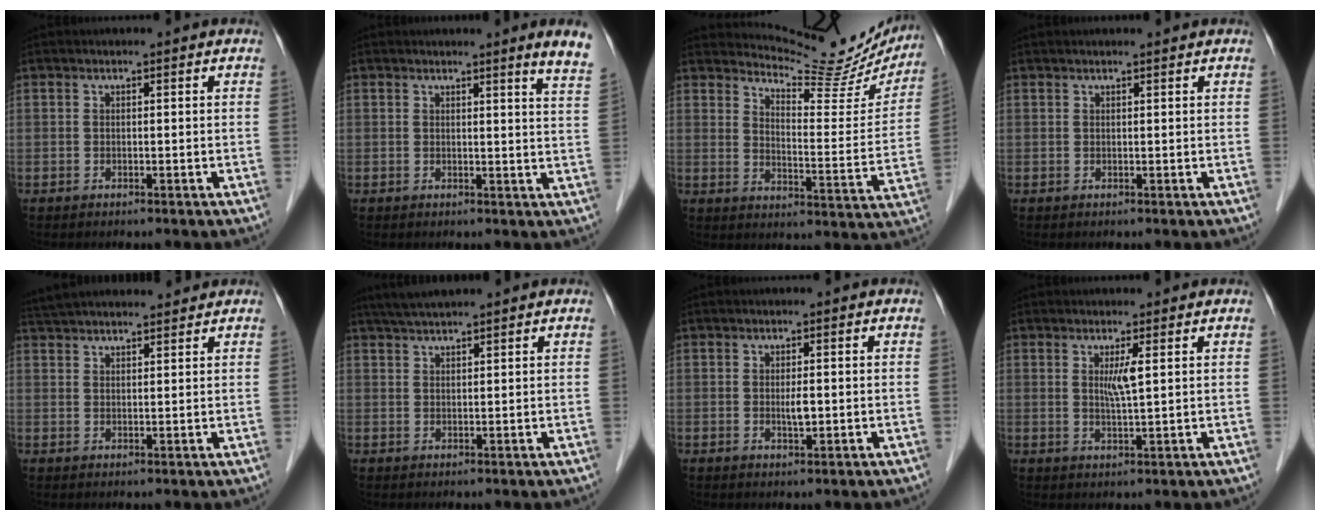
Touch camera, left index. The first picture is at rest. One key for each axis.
{"total": 4.6, "fx": 3.8, "fy": -0.9, "fz": 2.3, "tx": -0.028, "ty": -0.027, "tz": 0.028}
{"total": 15.9, "fx": 15.2, "fy": 3.0, "fz": 3.3, "tx": -0.040, "ty": -0.052, "tz": 0.181}
{"total": 1.4, "fx": 1.2, "fy": 0.0, "fz": 0.7, "tx": -0.009, "ty": 0.018, "tz": 0.021}
{"total": 13.1, "fx": 12.1, "fy": 2.1, "fz": 4.8, "tx": -0.080, "ty": 0.045, "tz": 0.189}
{"total": 4.5, "fx": 3.9, "fy": -0.2, "fz": 2.2, "tx": -0.040, "ty": 0.029, "tz": 0.074}
{"total": 1.7, "fx": -0.1, "fy": 0.4, "fz": 1.7, "tx": -0.036, "ty": -0.002, "tz": -0.001}
{"total": 2.7, "fx": 0.9, "fy": -0.2, "fz": 2.5, "tx": -0.052, "ty": -0.005, "tz": 0.019}